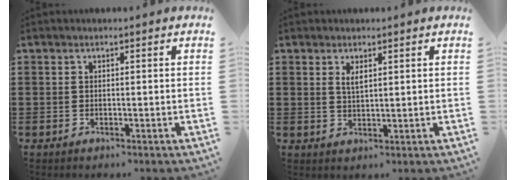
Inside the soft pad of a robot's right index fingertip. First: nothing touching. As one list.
[{"total": 2.0, "force": [1.1, 0.6, 1.5], "torque": [-0.032, 0.002, 0.018]}]